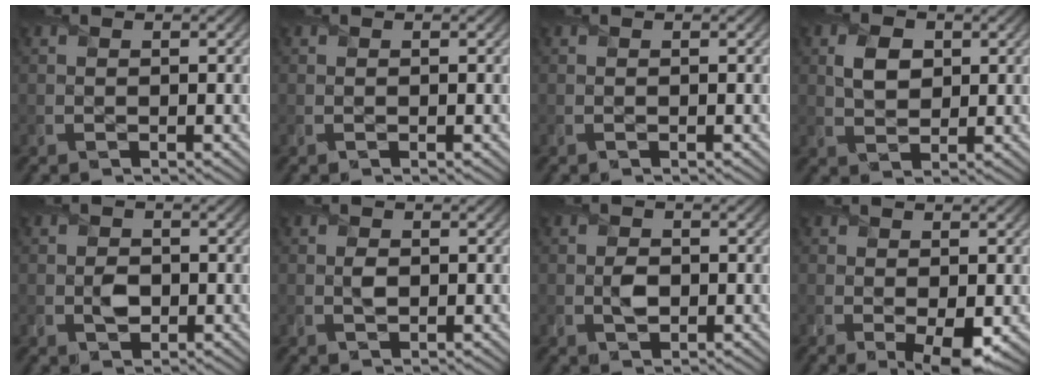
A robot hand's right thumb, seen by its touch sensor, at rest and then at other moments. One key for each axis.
{"total": 0.0}
{"total": 0.0}
{"total": 4.0, "fx": 1.1, "fy": 3.0, "fz": 2.4, "tx": -0.050, "ty": -0.001, "tz": 0.015}
{"total": 2.5, "fx": -0.4, "fy": 2.1, "fz": 1.4, "tx": -0.027, "ty": -0.008, "tz": -0.011}
{"total": 1.5, "fx": 0.1, "fy": 1.1, "fz": 1.0, "tx": -0.020, "ty": -0.003, "tz": -0.001}
{"total": 2.3, "fx": -0.2, "fy": 1.8, "fz": 1.4, "tx": -0.029, "ty": -0.006, "tz": -0.007}
{"total": 3.3, "fx": -0.6, "fy": 1.5, "fz": 2.9, "tx": -0.051, "ty": -0.014, "tz": -0.008}